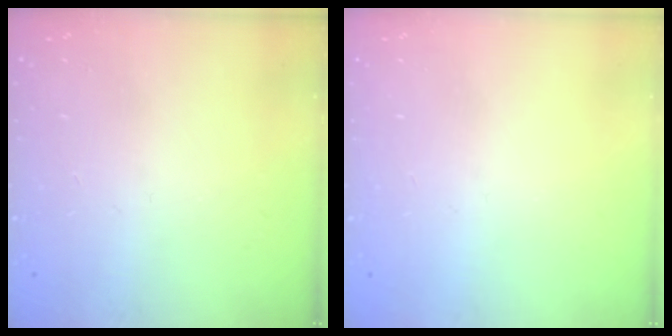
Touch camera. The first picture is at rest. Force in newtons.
{"total": 0.0}